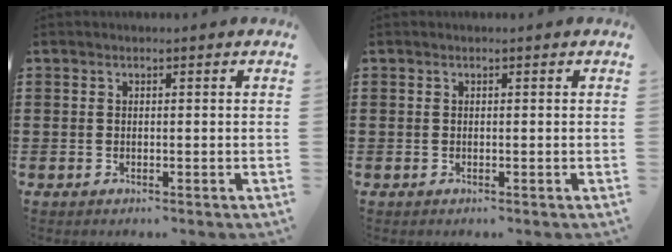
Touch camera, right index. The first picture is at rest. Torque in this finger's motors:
{"motor_torque": [0.00, 0.00, 0.00, 0.00]}